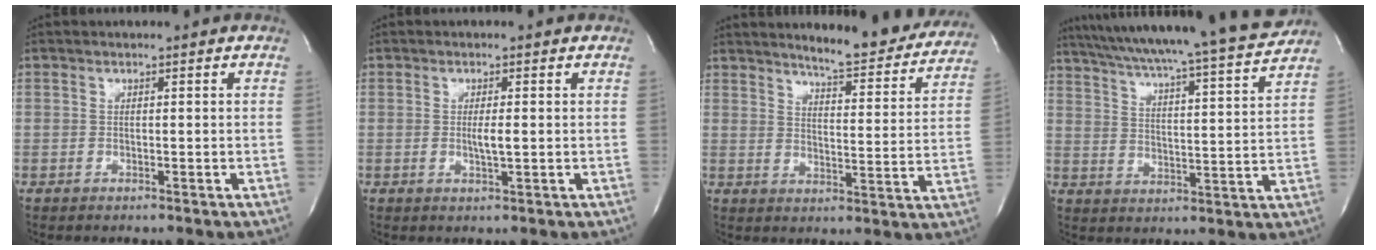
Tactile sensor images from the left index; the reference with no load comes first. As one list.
[{"total": 2.1, "force": [0.0, 0.1, 2.1], "torque": [-0.043, -0.004, 0.000]}, {"total": 14.5, "force": [13.5, 2.0, 5.0], "torque": [-0.059, -0.038, 0.159]}, {"total": 22.3, "force": [20.1, -0.6, 9.5], "torque": [-0.160, -0.032, 0.281]}]